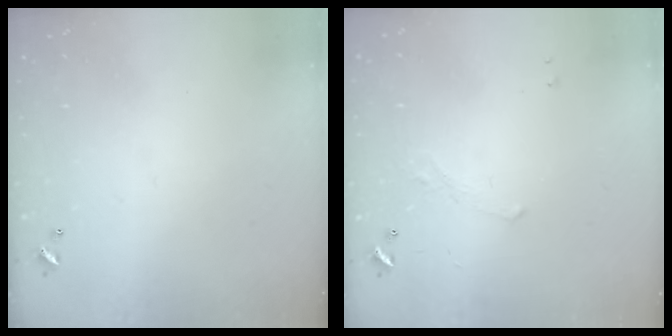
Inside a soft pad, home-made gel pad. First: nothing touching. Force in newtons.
{"total": 3.0, "press": 3.0, "slide": 0.4}